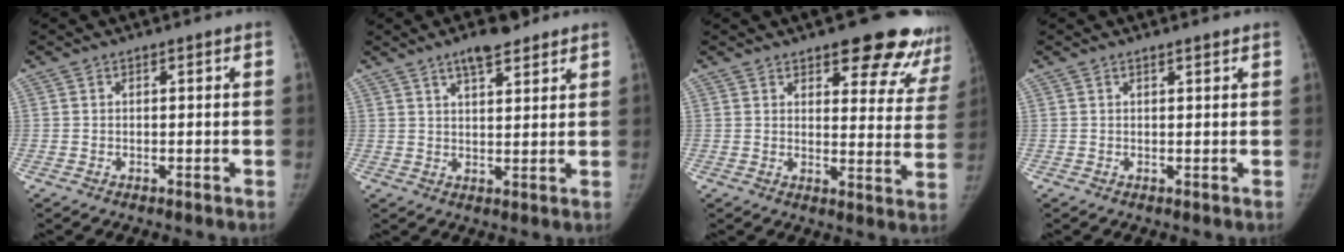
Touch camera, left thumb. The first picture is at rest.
{"total": 7.0, "force": [4.8, 2.5, 4.4], "torque": [-0.054, -0.023, 0.075]}
{"total": 17.3, "force": [12.7, 6.3, 9.8], "torque": [-0.070, -0.068, 0.142]}
{"total": 0.9, "force": [0.7, 0.1, 0.5], "torque": [-0.008, -0.004, 0.013]}